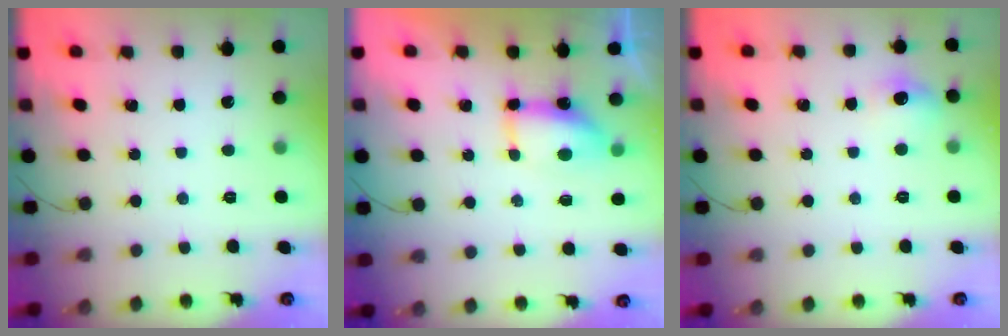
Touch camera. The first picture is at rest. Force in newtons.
{"total": 7.1, "press": 7.1, "slide": 0.5}
{"total": 6.9, "press": 6.8, "slide": 1.3}